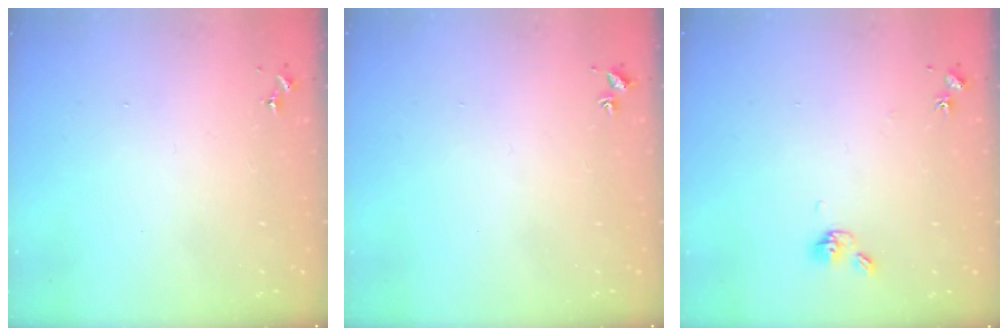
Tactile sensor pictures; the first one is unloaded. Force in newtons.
{"total": 1.5, "press": 1.5, "slide": 0.2}
{"total": 7.0, "press": 6.7, "slide": 2.1}